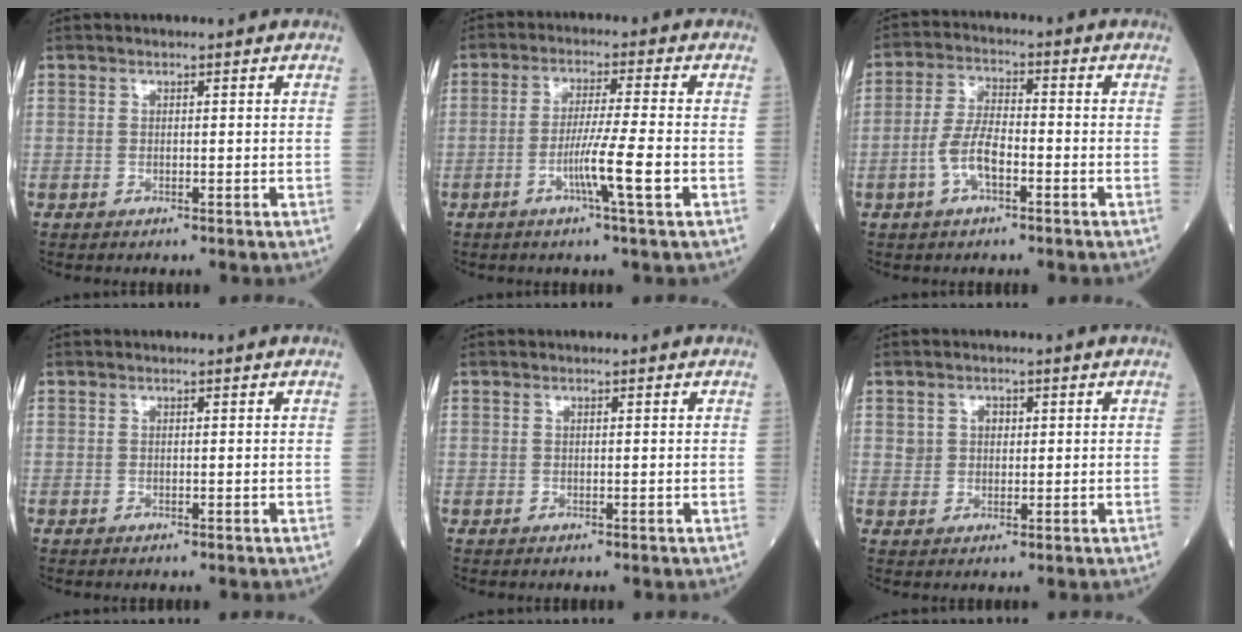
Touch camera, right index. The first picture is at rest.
{"total": 6.8, "force": [-2.5, -1.0, 6.3], "torque": [-0.110, -0.013, -0.049]}
{"total": 6.1, "force": [-2.4, 2.1, 5.3], "torque": [-0.112, 0.007, -0.048]}
{"total": 0.0}
{"total": 0.0}
{"total": 2.4, "force": [0.8, 2.0, 1.0], "torque": [-0.019, 0.006, 0.015]}